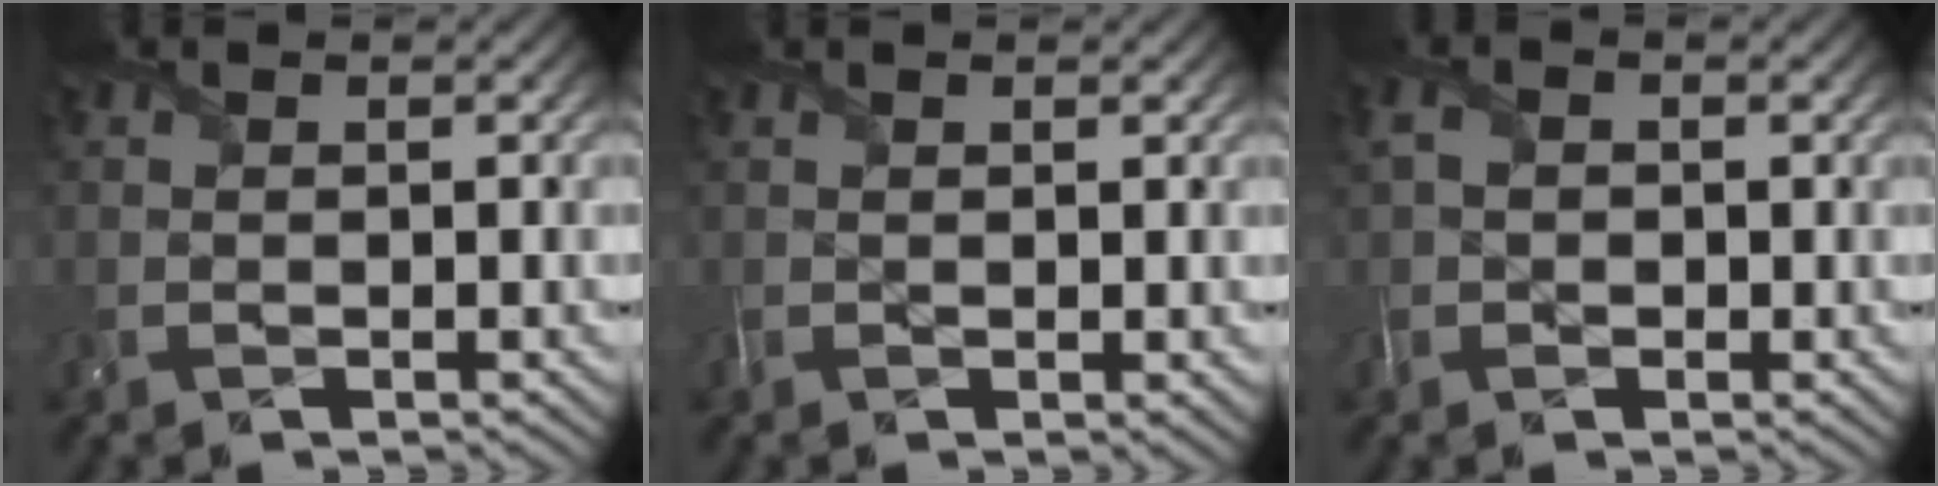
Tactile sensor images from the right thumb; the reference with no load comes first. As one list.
[{"total": 1.6, "force": [0.7, 0.5, 1.3], "torque": [-0.030, -0.001, 0.013]}, {"total": 2.8, "force": [0.3, 2.2, 1.7], "torque": [-0.048, 0.002, 0.000]}]